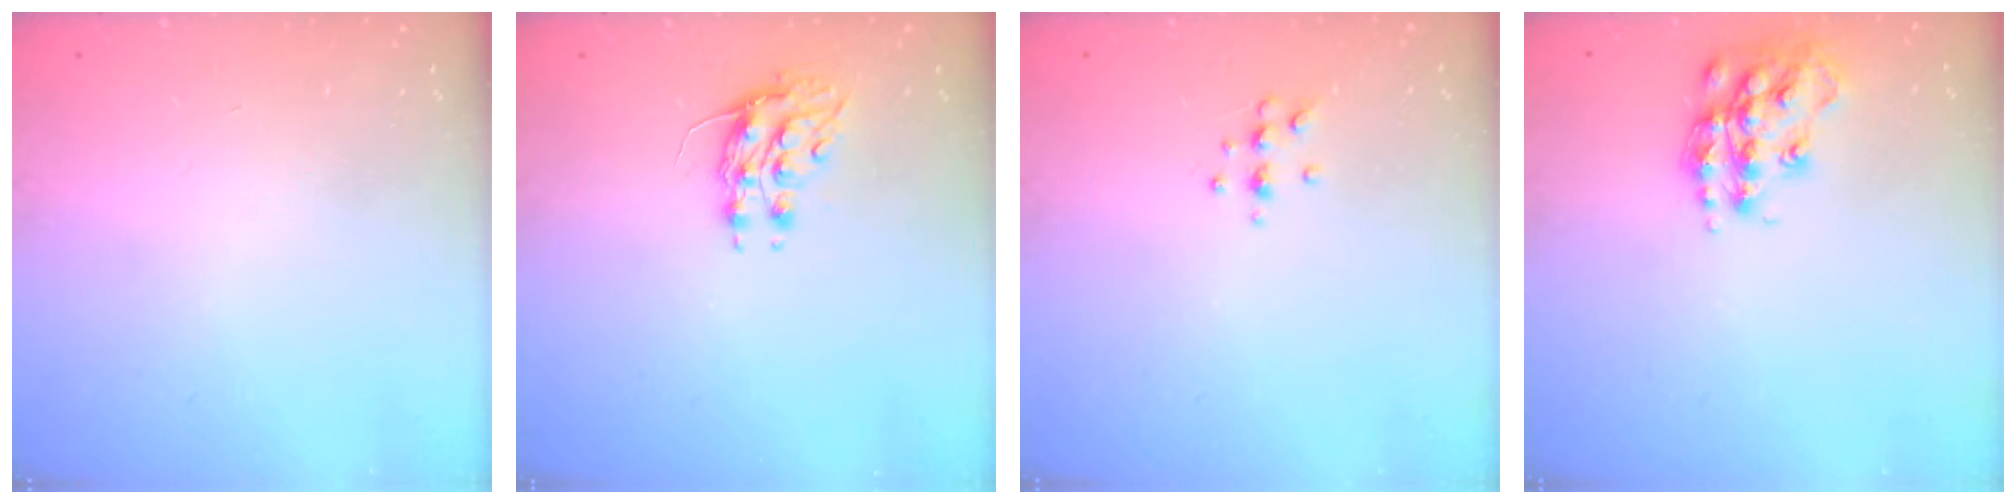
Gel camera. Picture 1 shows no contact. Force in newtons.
{"total": 8.1, "press": 8.1, "slide": 0.7}
{"total": 5.6, "press": 5.4, "slide": 1.5}
{"total": 14.7, "press": 14.7, "slide": 0.9}